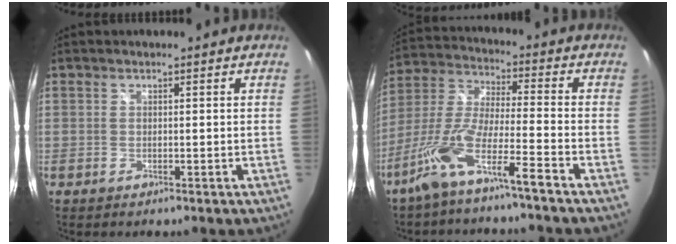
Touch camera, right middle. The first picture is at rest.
{"total": 10.4, "force": [-7.1, 0.0, 7.6], "torque": [-0.164, -0.001, -0.133]}